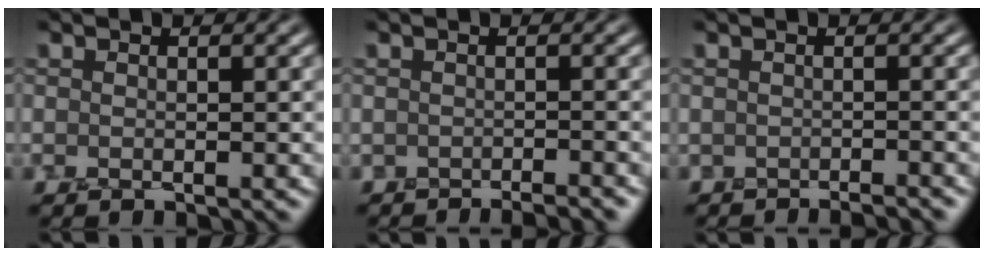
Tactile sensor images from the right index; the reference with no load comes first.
{"total": 1.7, "force": [-1.6, 0.0, 0.4], "torque": [0.014, 0.012, -0.022]}
{"total": 1.3, "force": [-1.3, -0.1, 0.0], "torque": [0.018, 0.009, -0.016]}